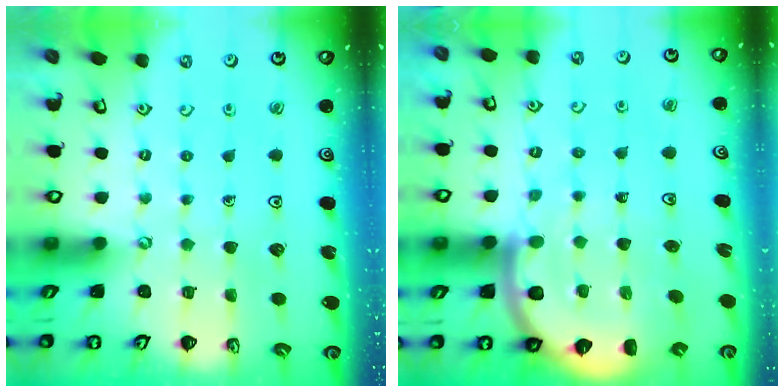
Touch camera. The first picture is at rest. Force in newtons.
{"total": 8.0, "press": 7.8, "slide": 1.5}